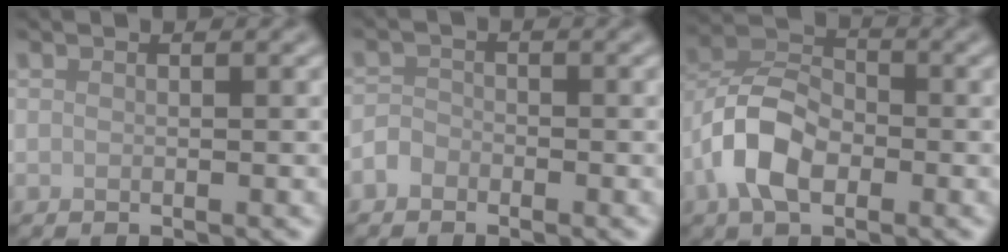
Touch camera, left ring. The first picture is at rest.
{"total": 1.5, "force": [-1.0, 1.0, 0.3], "torque": [-0.002, 0.003, -0.024]}
{"total": 6.5, "force": [-2.5, 4.0, 4.6], "torque": [-0.090, 0.009, -0.056]}